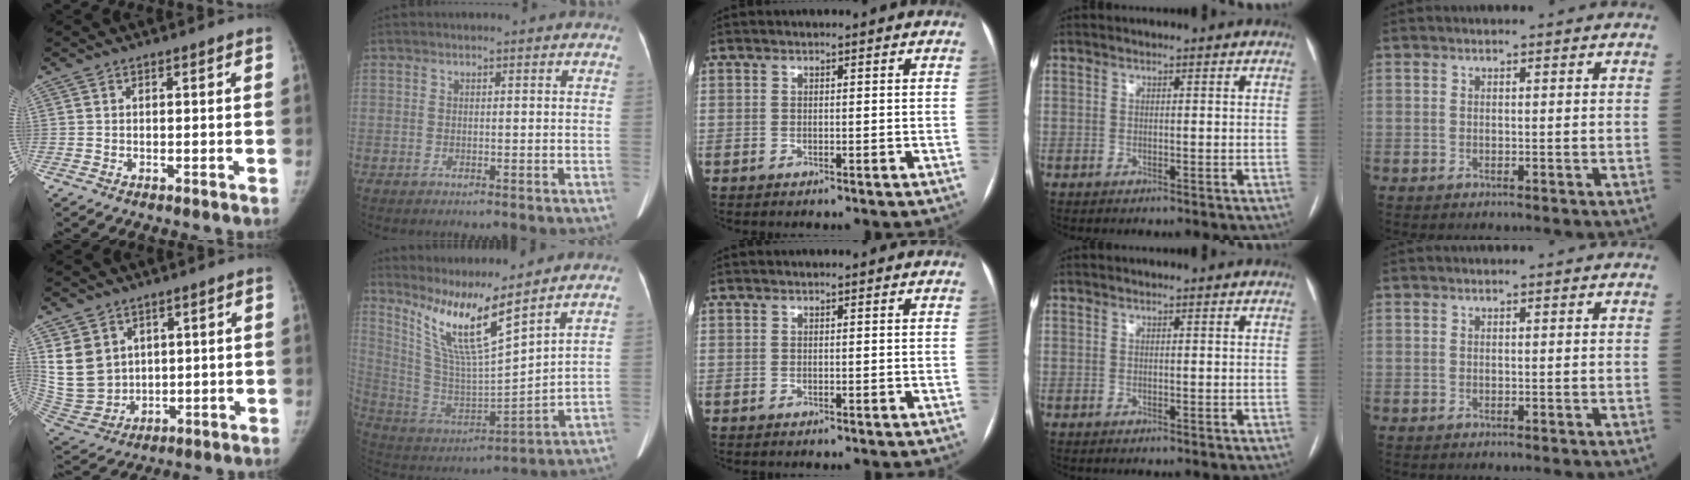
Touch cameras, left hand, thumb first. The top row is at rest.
{"thumb": {"total": 12.6, "force": [4.3, 10.2, 6.0], "torque": [-0.099, -0.021, 0.114]}, "index": {"total": 13.0, "force": [9.7, -0.1, 8.6], "torque": [-0.176, -0.014, 0.192]}}